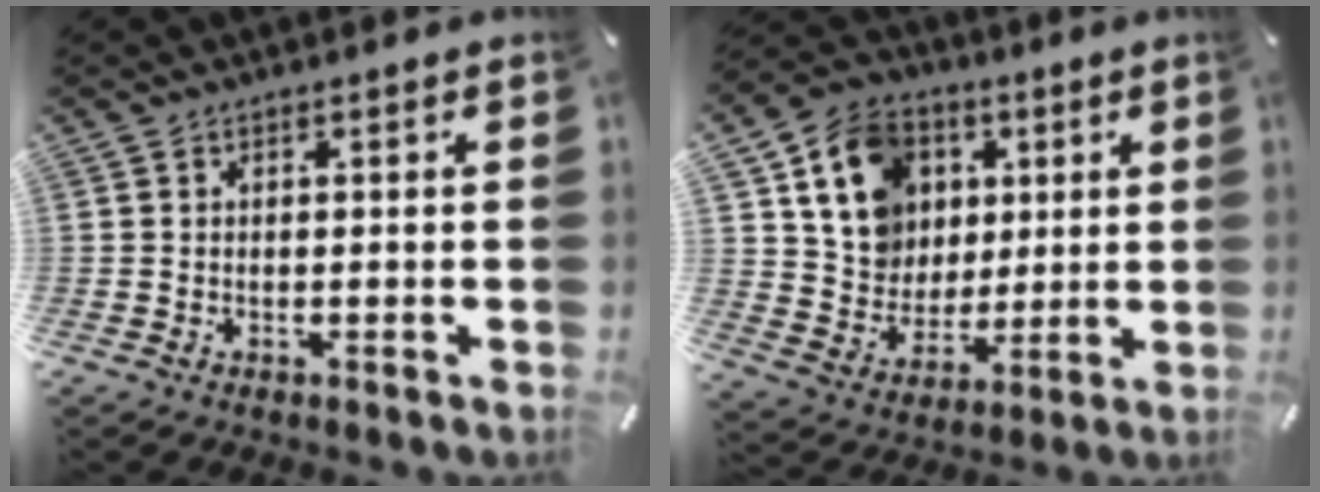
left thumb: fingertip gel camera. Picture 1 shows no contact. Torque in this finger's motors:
{"motor_torque": [0.73, 0.73, 0.93, 0.35, 0.13]}